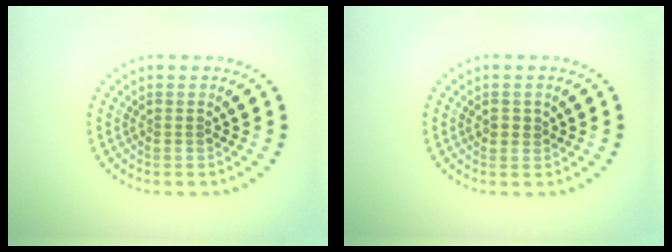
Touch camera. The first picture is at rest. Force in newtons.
{"total": 0.7, "press": 0.6, "slide": 0.3}